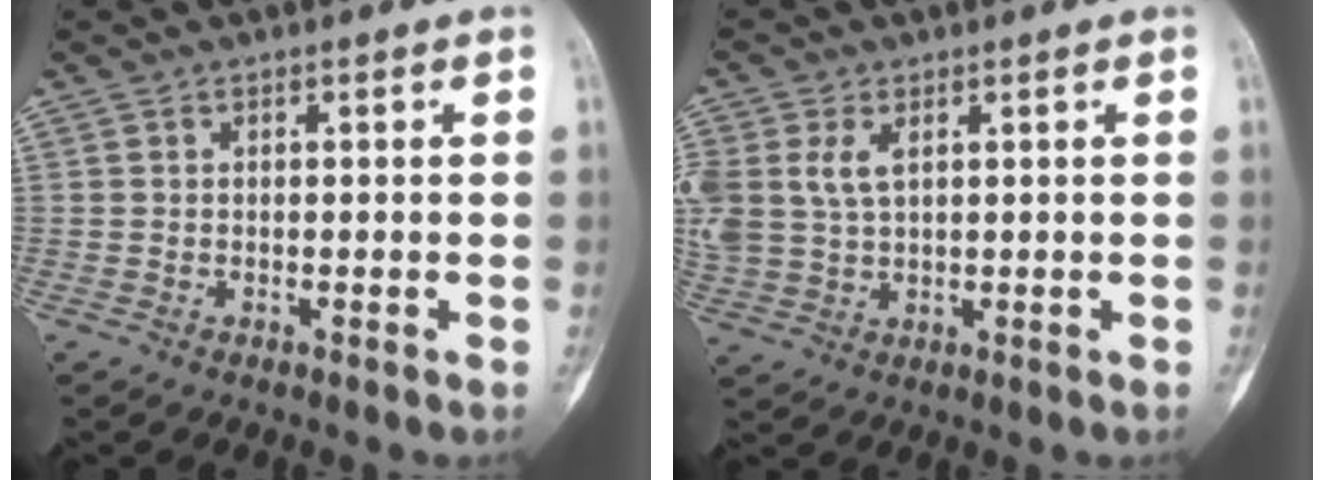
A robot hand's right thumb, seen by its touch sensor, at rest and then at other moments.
{"total": 9.5, "force": [2.8, 6.0, 6.8], "torque": [-0.169, 0.002, 0.065]}